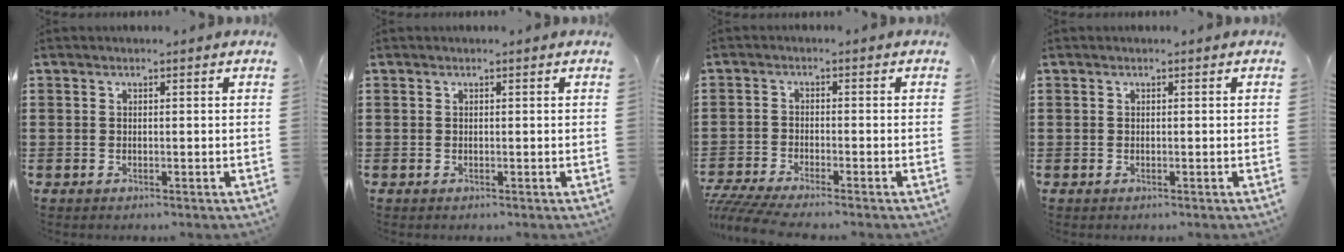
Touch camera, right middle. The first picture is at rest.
{"total": 0.0}
{"total": 3.3, "force": [-3.0, 0.1, 1.2], "torque": [-0.043, -0.013, -0.068]}
{"total": 0.0}